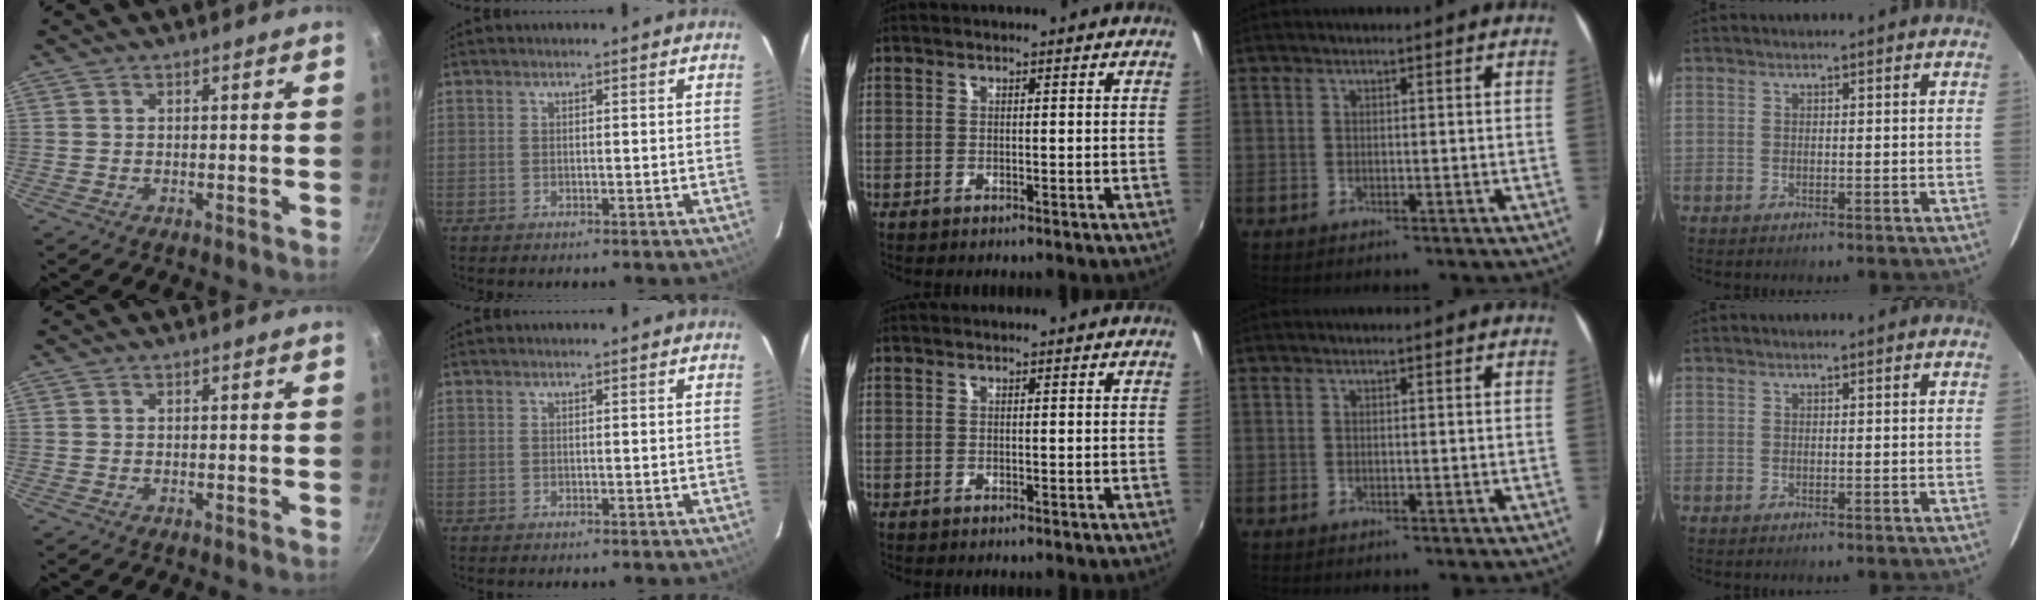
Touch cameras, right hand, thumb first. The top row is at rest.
{}